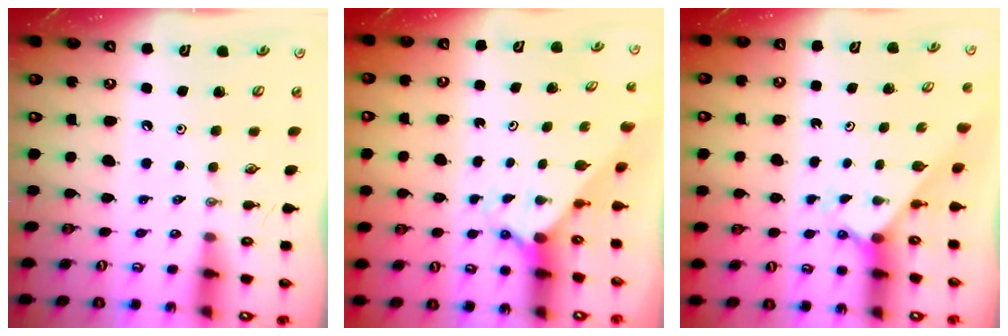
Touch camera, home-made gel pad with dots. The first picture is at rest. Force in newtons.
{"total": 1.8, "press": 1.8, "slide": 0.2}
{"total": 2.1, "press": 2.1, "slide": 0.2}